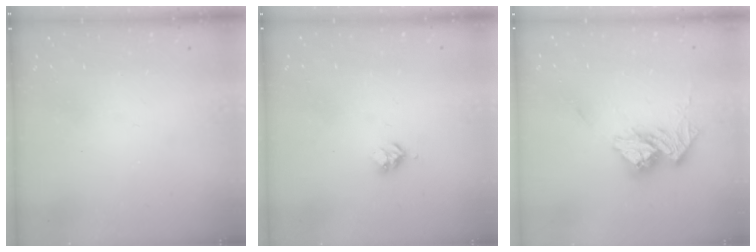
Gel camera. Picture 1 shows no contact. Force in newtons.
{"total": 3.0, "press": 2.9, "slide": 0.4}
{"total": 13.6, "press": 13.5, "slide": 1.6}